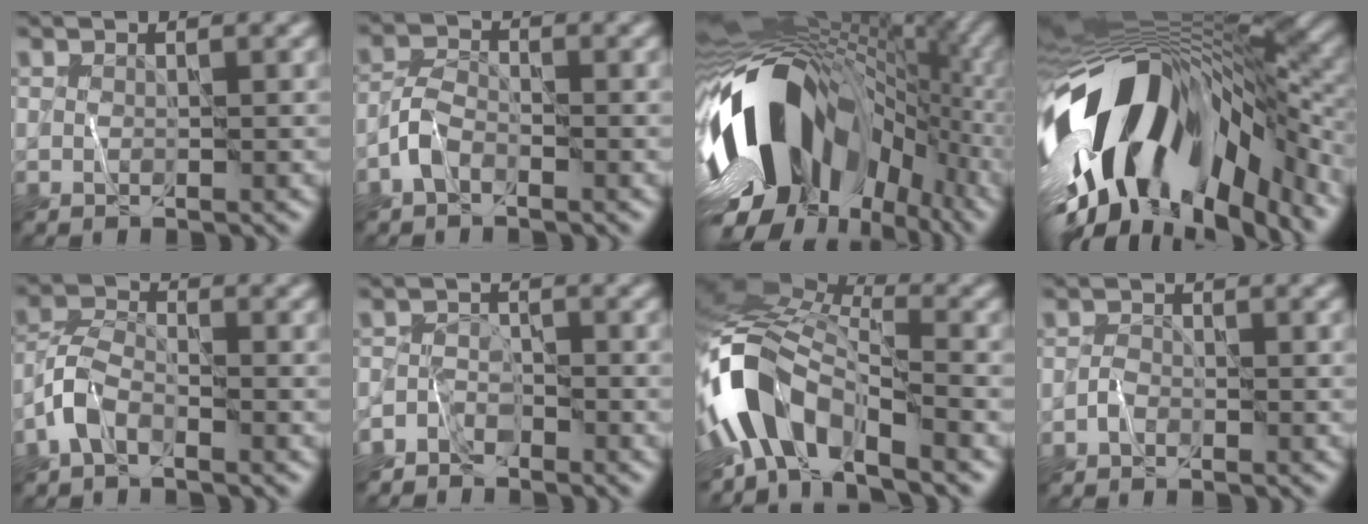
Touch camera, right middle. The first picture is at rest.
{"total": 2.6, "force": [-1.7, 1.4, 1.4], "torque": [-0.026, 0.007, -0.045]}
{"total": 17.0, "force": [-2.7, 11.0, 12.6], "torque": [-0.229, -0.024, -0.046]}
{"total": 17.1, "force": [-5.1, 8.2, 14.1], "torque": [-0.244, -0.021, -0.087]}
{"total": 3.6, "force": [-2.3, 1.8, 2.0], "torque": [-0.036, 0.007, -0.060]}
{"total": 2.6, "force": [-2.3, 1.2, 0.2], "torque": [0.002, 0.002, -0.056]}
{"total": 9.3, "force": [-4.9, 4.4, 6.6], "torque": [-0.126, 0.011, -0.109]}
{"total": 1.0, "force": [-0.8, 0.7, 0.2], "torque": [0.000, 0.005, -0.020]}